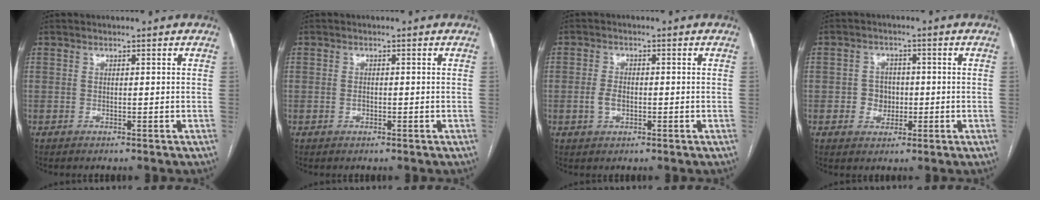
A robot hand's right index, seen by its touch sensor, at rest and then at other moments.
{"total": 1.0, "force": [-0.4, 0.7, 0.7], "torque": [-0.015, 0.001, -0.005]}
{"total": 3.0, "force": [-0.7, 1.8, 2.3], "torque": [-0.051, 0.004, -0.013]}
{"total": 3.9, "force": [-0.6, 3.5, 1.7], "torque": [-0.023, 0.011, -0.005]}